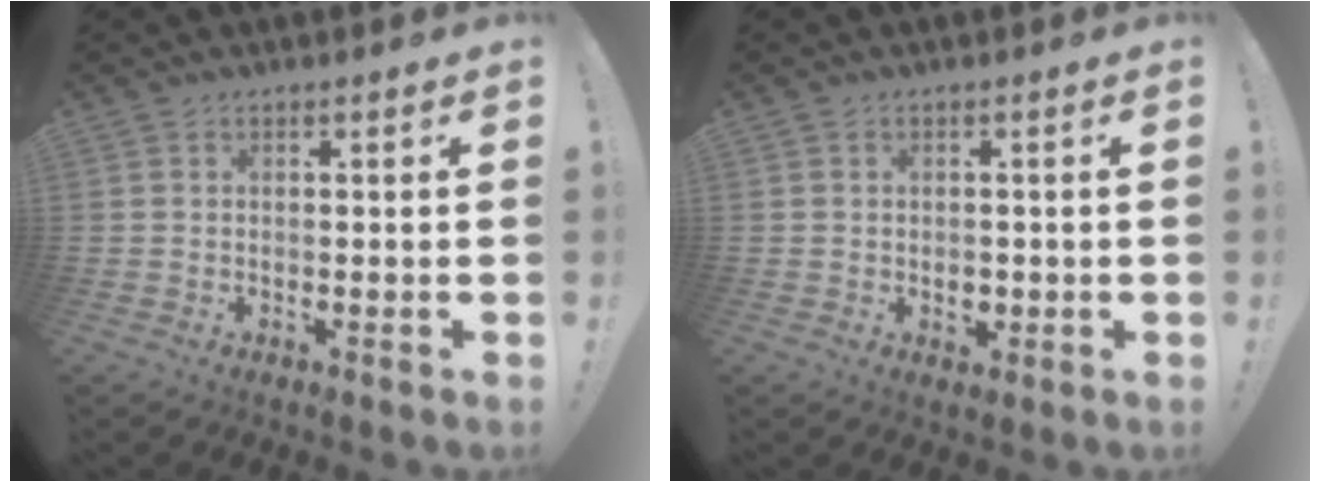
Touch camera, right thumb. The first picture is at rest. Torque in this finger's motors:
{"motor_torque": [0.18, 0.69, 0.37, -0.24, 0.03]}